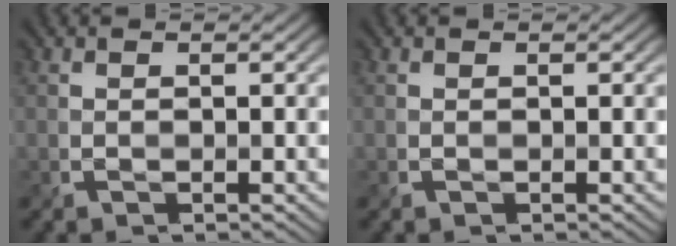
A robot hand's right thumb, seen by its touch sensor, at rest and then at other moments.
{"total": 0.0}